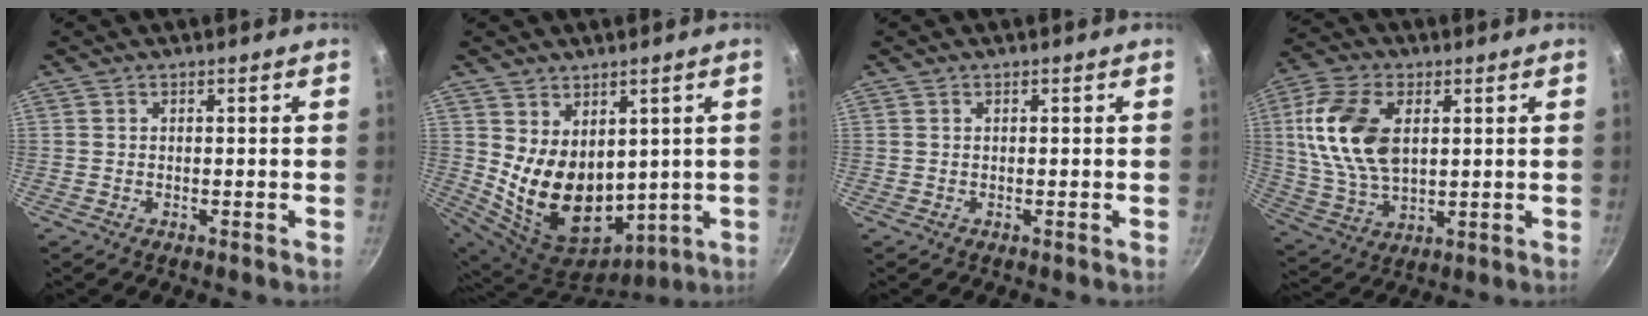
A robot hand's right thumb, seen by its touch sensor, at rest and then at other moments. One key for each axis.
{"total": 15.3, "fx": 2.8, "fy": 11.2, "fz": 10.1, "tx": -0.154, "ty": -0.044, "tz": 0.083}
{"total": 0.0}
{"total": 15.8, "fx": 3.3, "fy": 9.4, "fz": 12.2, "tx": -0.227, "ty": -0.006, "tz": 0.067}